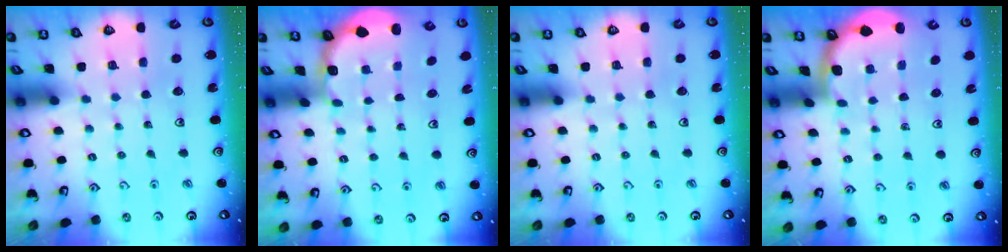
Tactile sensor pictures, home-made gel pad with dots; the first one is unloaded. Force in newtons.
{"total": 1.8, "press": 1.6, "slide": 0.7}
{"total": 0.0}
{"total": 1.7, "press": 1.7, "slide": 0.0}